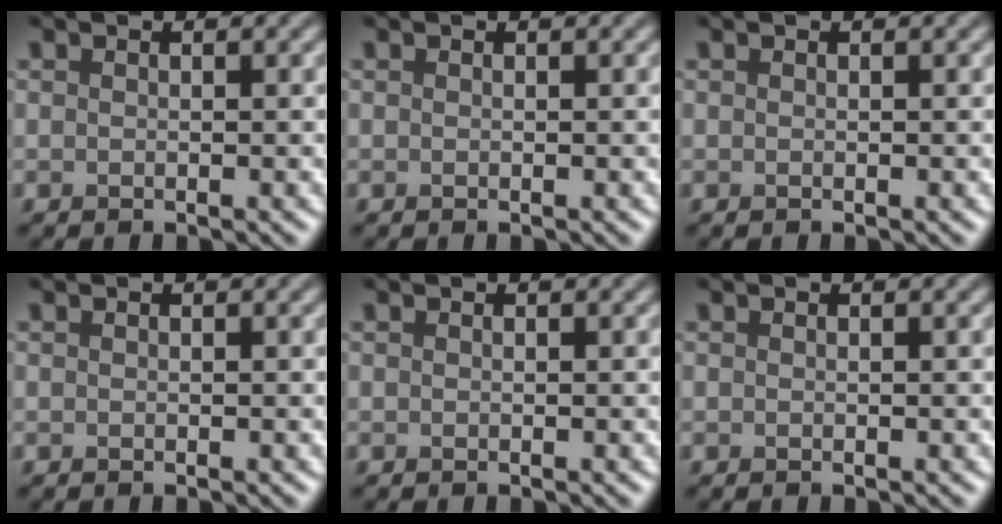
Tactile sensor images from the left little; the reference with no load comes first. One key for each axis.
{"total": 0.0}
{"total": 0.0}
{"total": 0.0}
{"total": 0.0}
{"total": 0.0}